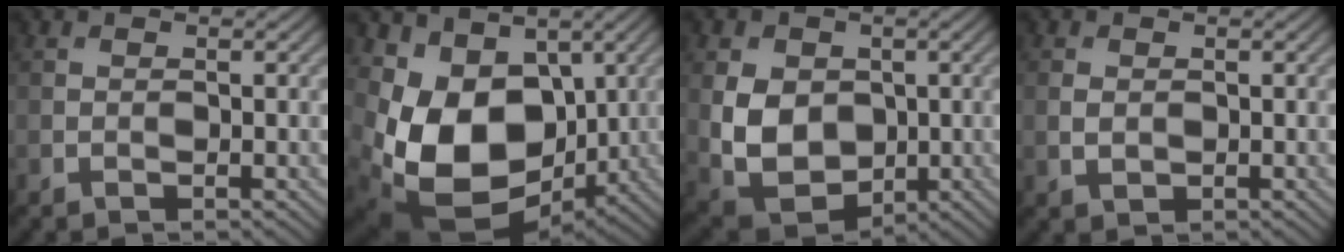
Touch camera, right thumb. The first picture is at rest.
{"total": 12.4, "force": [0.5, 9.2, 8.2], "torque": [-0.193, -0.035, 0.012]}
{"total": 9.2, "force": [0.0, 7.1, 5.9], "torque": [-0.141, -0.011, -0.002]}
{"total": 1.7, "force": [0.0, 1.3, 1.1], "torque": [-0.028, -0.002, 0.001]}